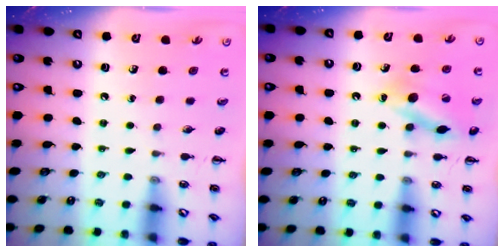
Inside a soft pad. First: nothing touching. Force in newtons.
{"total": 14.0, "press": 13.8, "slide": 2.3}